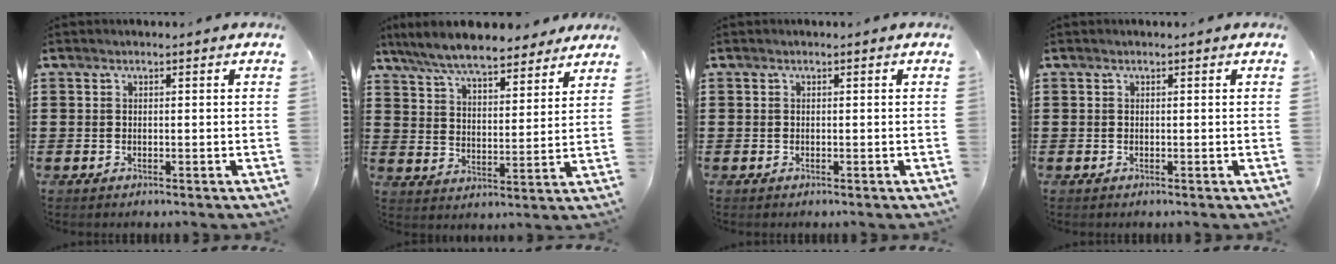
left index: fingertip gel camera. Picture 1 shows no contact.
{"total": 8.0, "force": [7.3, 1.1, 3.1], "torque": [-0.090, -0.030, 0.133]}
{"total": 0.0}
{"total": 0.0}